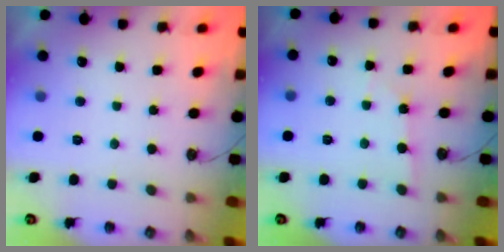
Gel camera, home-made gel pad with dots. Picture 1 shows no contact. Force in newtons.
{"total": 1.8, "press": 1.7, "slide": 0.3}